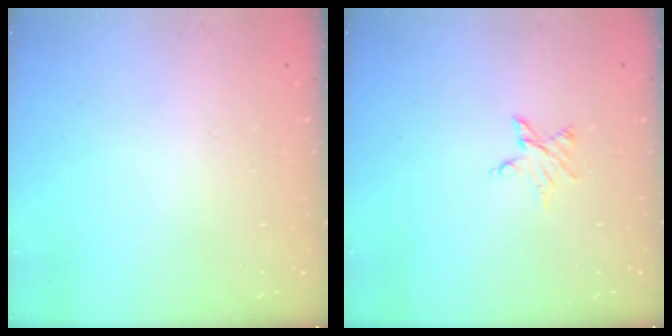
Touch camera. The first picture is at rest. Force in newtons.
{"total": 3.4, "press": 3.3, "slide": 0.4}